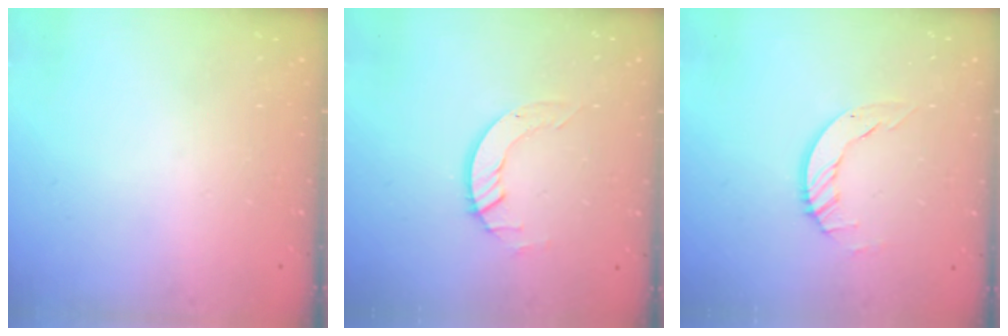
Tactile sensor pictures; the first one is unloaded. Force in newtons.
{"total": 4.1, "press": 4.1, "slide": 0.1}
{"total": 5.9, "press": 5.9, "slide": 0.4}